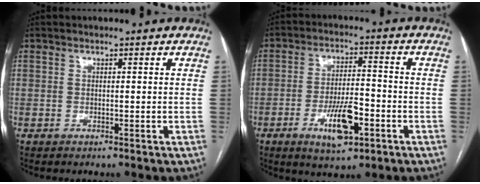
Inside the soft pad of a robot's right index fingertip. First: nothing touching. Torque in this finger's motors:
{"motor_torque": [1.30, -0.32, 0.30, 0.08]}